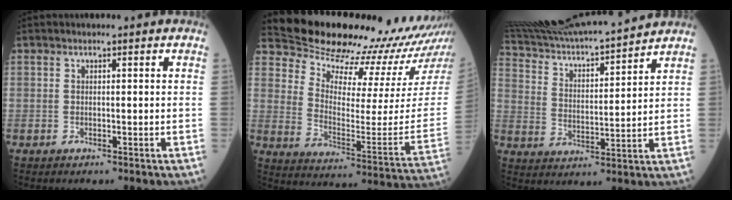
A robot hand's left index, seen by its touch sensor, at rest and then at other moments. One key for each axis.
{"total": 20.2, "fx": 19.6, "fy": 0.1, "fz": 5.0, "tx": -0.101, "ty": -0.120, "tz": 0.266}
{"total": 19.9, "fx": 18.7, "fy": 0.5, "fz": 6.7, "tx": -0.129, "ty": 0.003, "tz": 0.303}